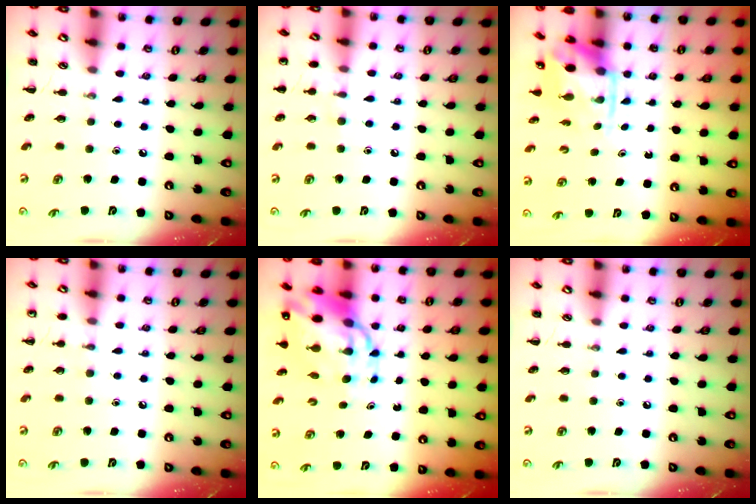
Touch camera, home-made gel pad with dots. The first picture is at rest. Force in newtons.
{"total": 5.9, "press": 5.6, "slide": 1.7}
{"total": 4.0, "press": 3.9, "slide": 0.8}
{"total": 4.3, "press": 4.1, "slide": 1.3}
{"total": 11.8, "press": 11.3, "slide": 3.2}
{"total": 0.0}